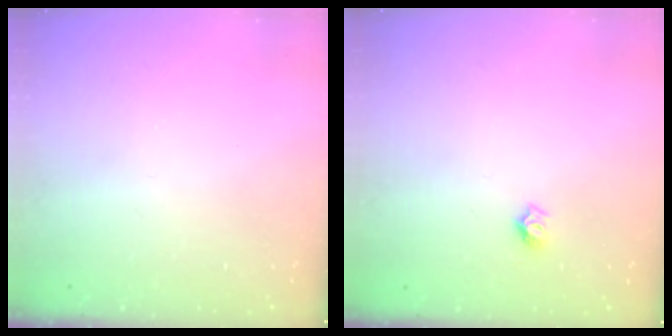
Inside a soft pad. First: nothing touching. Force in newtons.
{"total": 5.1, "press": 5.1, "slide": 0.4}